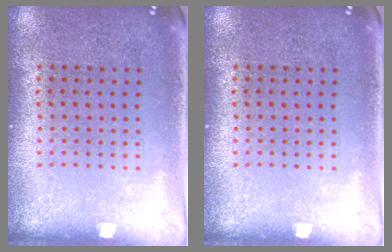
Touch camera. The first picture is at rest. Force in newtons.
{"total": 0.0}